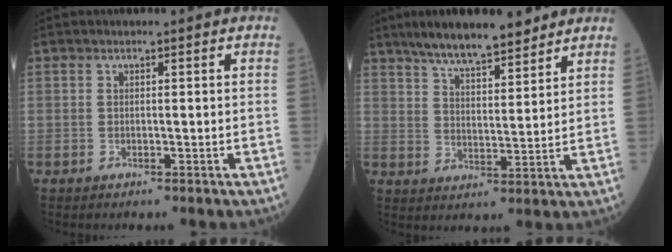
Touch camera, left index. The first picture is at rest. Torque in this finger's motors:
{"motor_torque": [0.13, -0.67, 0.65, 0.17]}